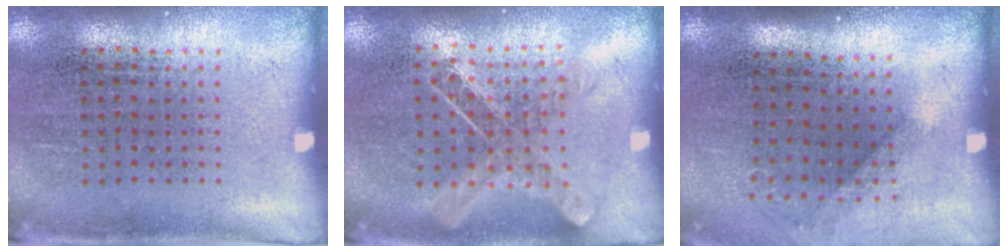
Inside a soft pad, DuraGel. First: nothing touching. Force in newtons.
{"total": 0.8, "press": 0.8, "slide": 0.0}
{"total": 1.2, "press": 0.9, "slide": 0.7}